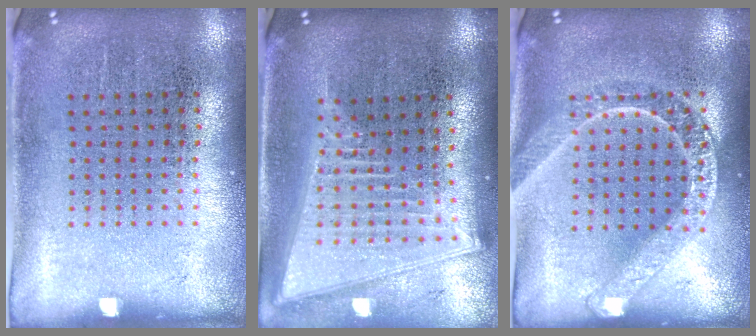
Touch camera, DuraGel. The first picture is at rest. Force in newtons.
{"total": 2.1, "press": 1.7, "slide": 1.2}
{"total": 1.7, "press": 1.7, "slide": 0.2}